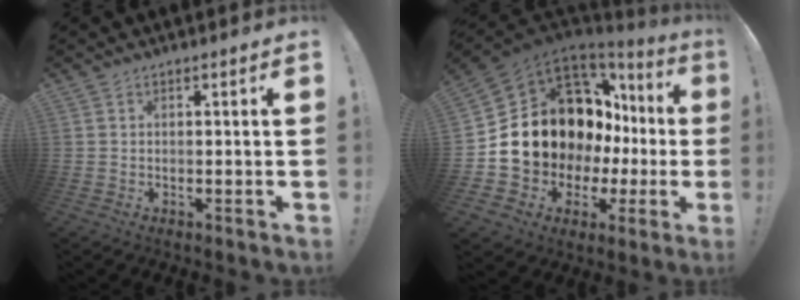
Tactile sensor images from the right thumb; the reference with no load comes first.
{"total": 17.6, "force": [3.8, 13.8, 10.1], "torque": [-0.158, -0.036, 0.117]}